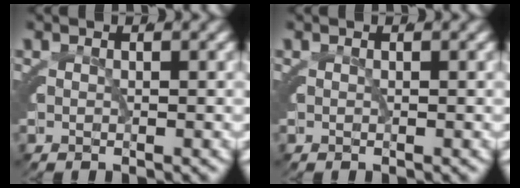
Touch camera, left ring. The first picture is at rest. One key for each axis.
{"total": 0.0}